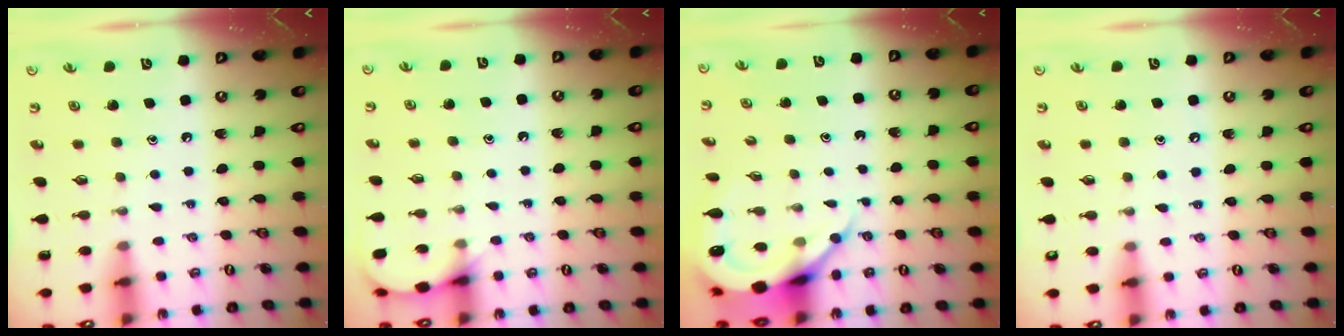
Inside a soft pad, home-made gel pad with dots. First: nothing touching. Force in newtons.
{"total": 5.5, "press": 5.5, "slide": 0.4}
{"total": 8.7, "press": 8.6, "slide": 1.0}
{"total": 5.0, "press": 5.0, "slide": 0.6}